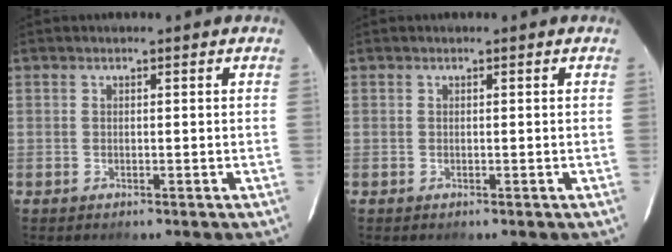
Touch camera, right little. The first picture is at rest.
{"total": 0.0}